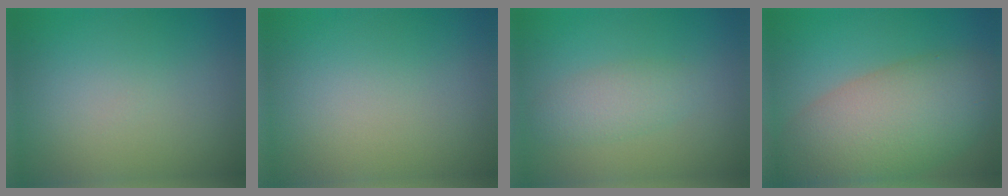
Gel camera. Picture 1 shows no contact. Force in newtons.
{"total": 0.0}
{"total": 2.3, "press": 2.3, "slide": 0.0}
{"total": 10.3, "press": 10.3, "slide": 0.5}